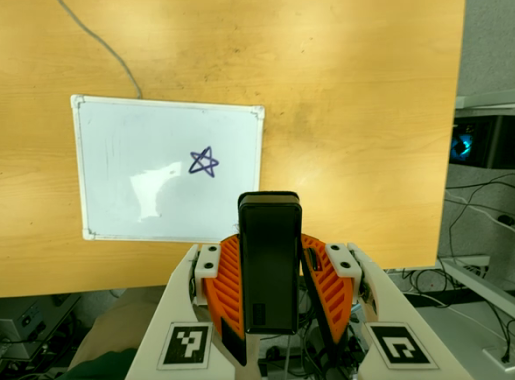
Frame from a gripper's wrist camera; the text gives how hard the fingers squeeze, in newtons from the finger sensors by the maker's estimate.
{"total": 5.0, "left": 3.8, "right": 6.1}